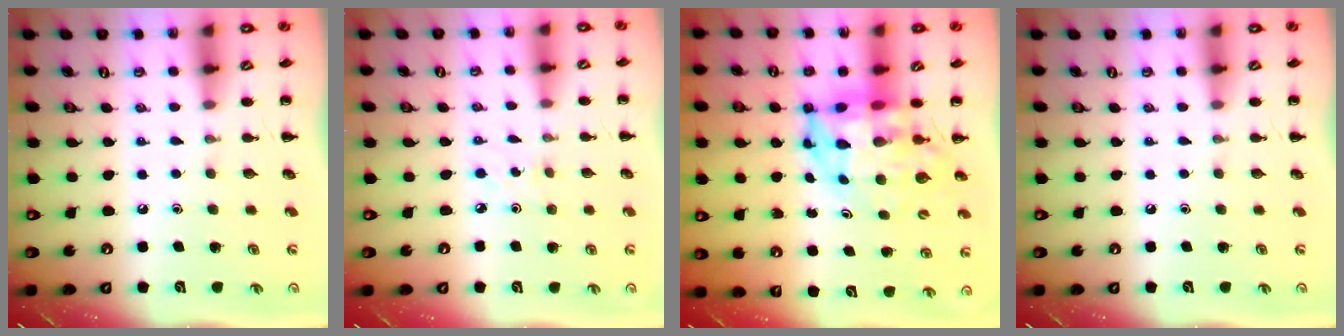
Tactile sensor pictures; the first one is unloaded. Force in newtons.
{"total": 2.1, "press": 2.0, "slide": 0.7}
{"total": 7.2, "press": 6.9, "slide": 2.0}
{"total": 0.0}